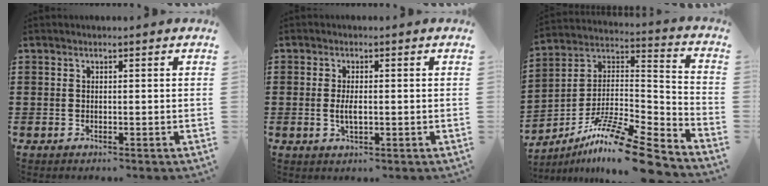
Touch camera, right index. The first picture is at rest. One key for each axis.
{"total": 2.7, "fx": -0.2, "fy": 1.1, "fz": 2.5, "tx": -0.053, "ty": -0.002, "tz": -0.005}
{"total": 12.9, "fx": -10.0, "fy": 1.1, "fz": 8.0, "tx": -0.137, "ty": 0.021, "tz": -0.190}